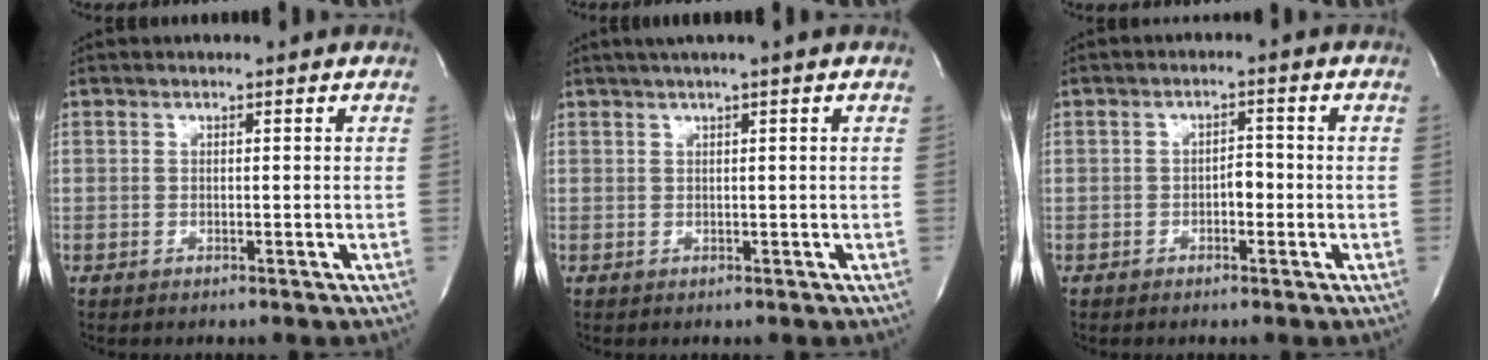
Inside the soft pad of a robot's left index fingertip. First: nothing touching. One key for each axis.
{"total": 2.9, "fx": 2.0, "fy": -0.7, "fz": 2.0, "tx": -0.037, "ty": 0.014, "tz": 0.037}
{"total": 2.3, "fx": -0.8, "fy": 1.1, "fz": 1.8, "tx": -0.023, "ty": 0.006, "tz": -0.012}